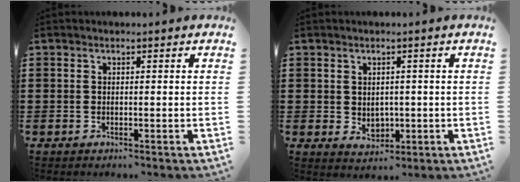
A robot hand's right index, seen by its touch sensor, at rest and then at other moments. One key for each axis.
{"total": 2.7, "fx": 0.4, "fy": 2.2, "fz": 1.5, "tx": -0.018, "ty": -0.001, "tz": 0.004}